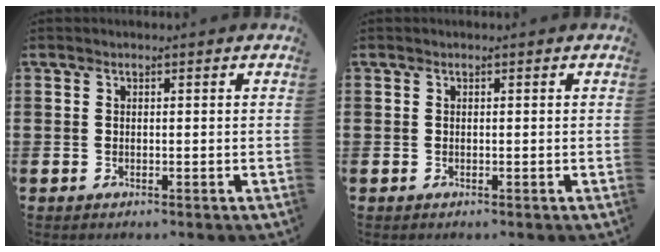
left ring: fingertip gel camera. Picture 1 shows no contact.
{"total": 0.0}